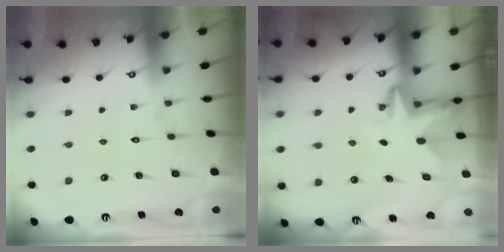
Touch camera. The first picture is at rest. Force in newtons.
{"total": 3.4, "press": 3.4, "slide": 0.1}